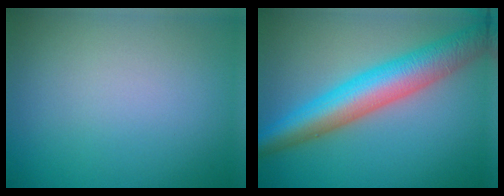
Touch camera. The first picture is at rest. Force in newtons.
{"total": 7.9, "press": 7.9, "slide": 0.2}